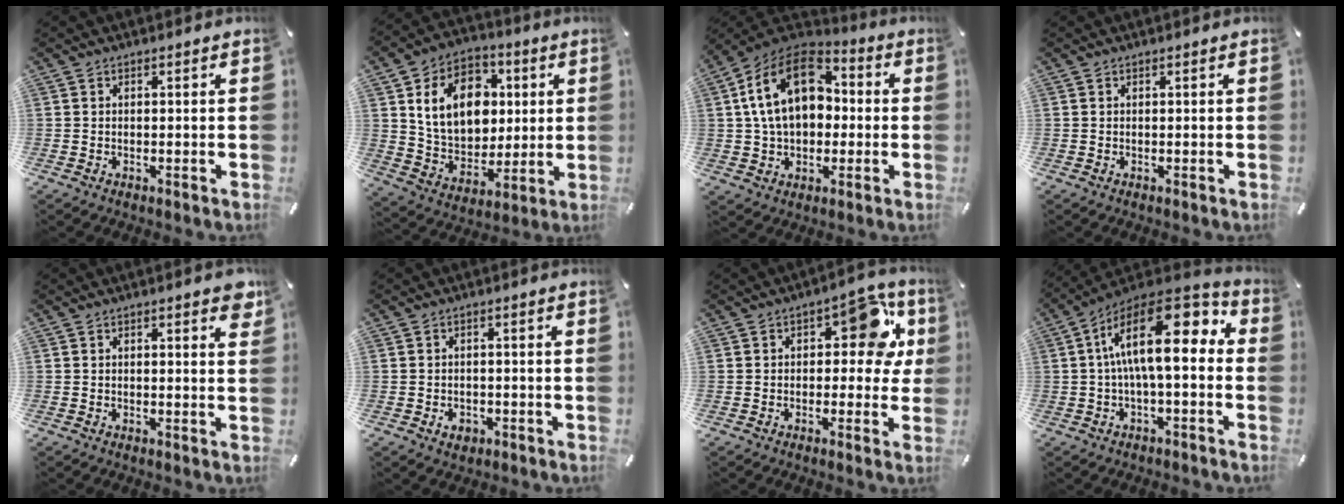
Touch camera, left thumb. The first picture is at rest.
{"total": 16.8, "force": [4.1, 13.3, 9.4], "torque": [-0.169, 0.002, 0.082]}
{"total": 18.1, "force": [3.4, 12.9, 12.1], "torque": [-0.234, 0.000, 0.059]}
{"total": 0.0}
{"total": 2.7, "force": [1.4, 0.8, 2.2], "torque": [-0.024, -0.006, 0.018]}
{"total": 3.2, "force": [-1.4, 2.3, 1.6], "torque": [-0.035, 0.002, -0.027]}
{"total": 13.4, "force": [3.7, 7.4, 10.5], "torque": [-0.119, -0.013, 0.058]}
{"total": 18.5, "force": [2.6, 7.8, 16.6], "torque": [-0.279, -0.014, 0.044]}